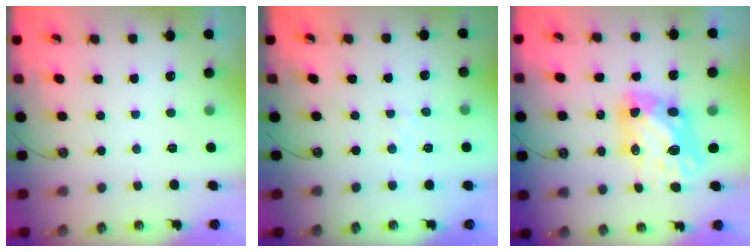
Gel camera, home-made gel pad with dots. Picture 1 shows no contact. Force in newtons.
{"total": 1.9, "press": 1.9, "slide": 0.3}
{"total": 9.1, "press": 9.1, "slide": 1.0}